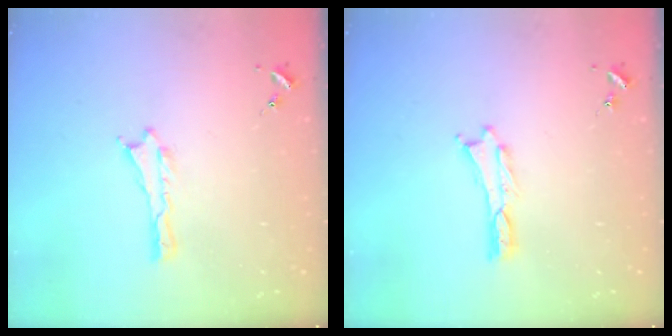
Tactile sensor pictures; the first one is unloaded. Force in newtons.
{"total": 0.0}